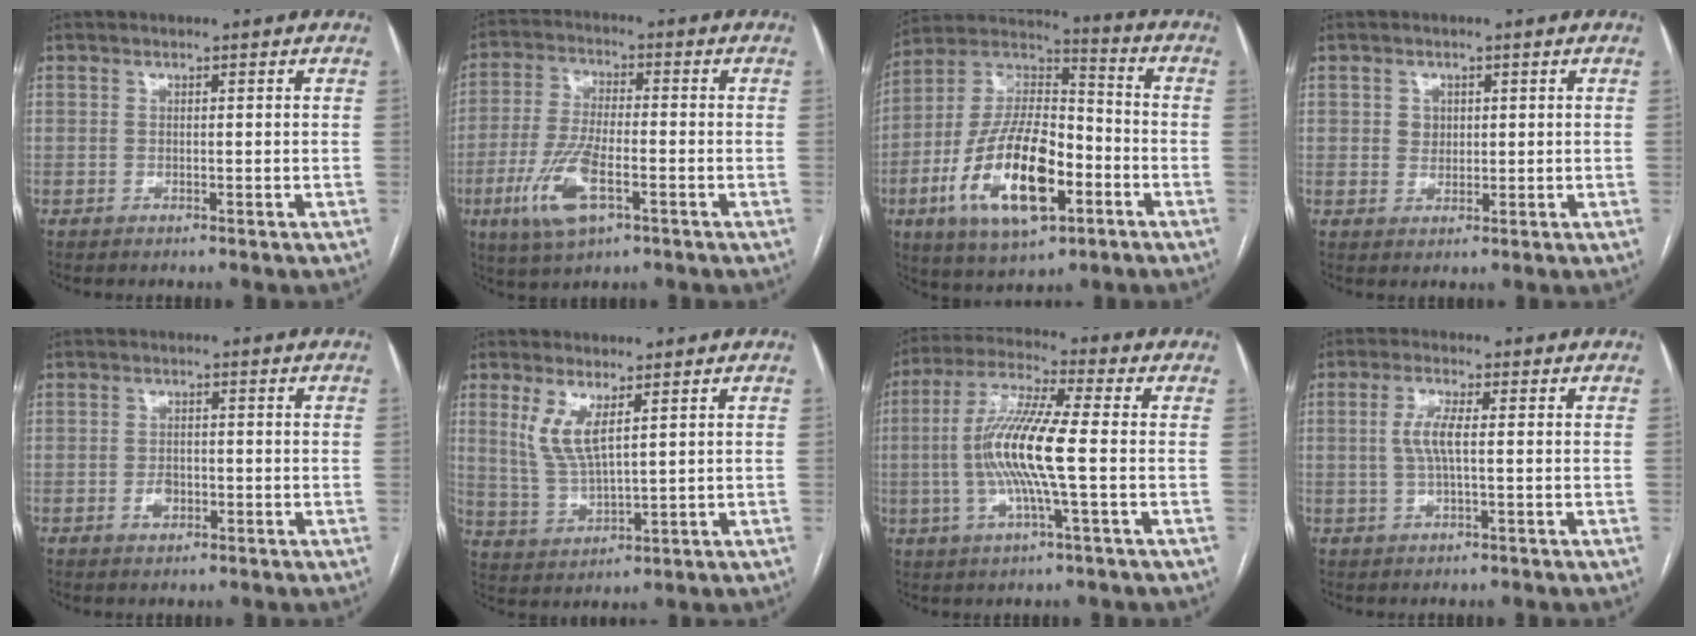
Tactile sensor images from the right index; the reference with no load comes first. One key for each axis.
{"total": 10.4, "fx": -4.2, "fy": 3.0, "fz": 9.0, "tx": -0.198, "ty": -0.011, "tz": -0.075}
{"total": 19.3, "fx": -7.0, "fy": 7.5, "fz": 16.4, "tx": -0.328, "ty": 0.005, "tz": -0.116}
{"total": 2.2, "fx": 0.6, "fy": 2.0, "fz": 0.9, "tx": -0.013, "ty": 0.001, "tz": 0.011}
{"total": 2.5, "fx": -1.0, "fy": 1.6, "fz": 1.6, "tx": -0.028, "ty": 0.004, "tz": -0.013}
{"total": 6.3, "fx": 2.9, "fy": 1.4, "fz": 5.4, "tx": -0.118, "ty": -0.007, "tz": 0.068}
{"total": 12.2, "fx": -1.2, "fy": 0.5, "fz": 12.1, "tx": -0.246, "ty": 0.003, "tz": -0.030}
{"total": 4.0, "fx": 0.2, "fy": 0.6, "fz": 3.9, "tx": -0.084, "ty": 0.004, "tz": 0.003}